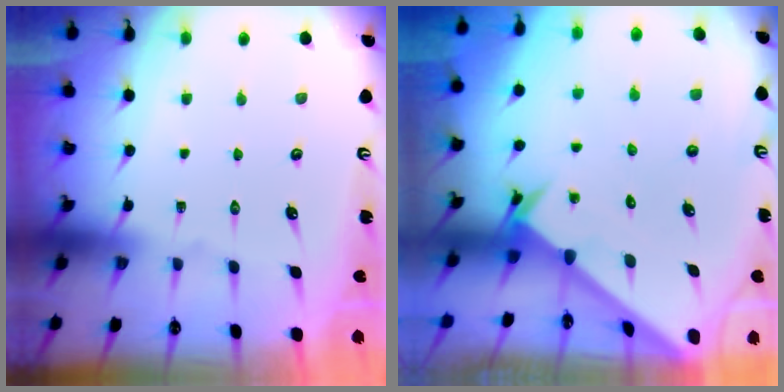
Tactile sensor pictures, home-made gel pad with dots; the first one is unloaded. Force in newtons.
{"total": 2.5, "press": 2.5, "slide": 0.2}